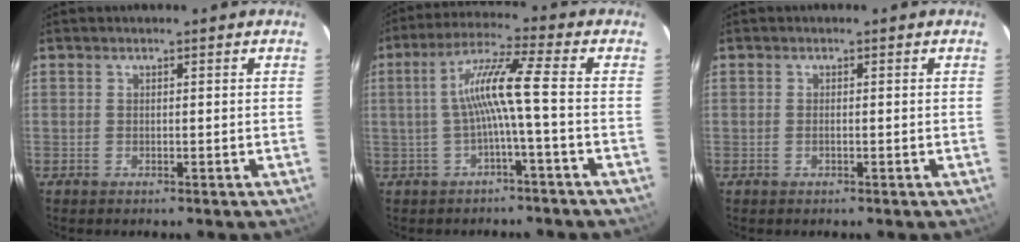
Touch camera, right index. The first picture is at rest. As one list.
[{"total": 8.2, "force": [-1.5, -1.0, 8.0], "torque": [-0.165, 0.011, -0.021]}, {"total": 0.9, "force": [-0.4, 0.4, 0.7], "torque": [-0.015, 0.001, -0.007]}]